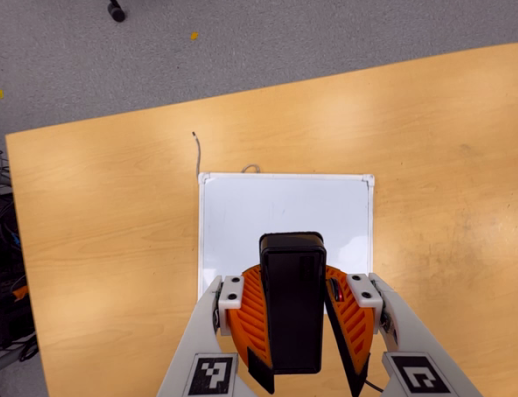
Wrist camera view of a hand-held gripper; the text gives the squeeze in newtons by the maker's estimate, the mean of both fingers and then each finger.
{"total": 9.1, "left": 9.0, "right": 9.2}